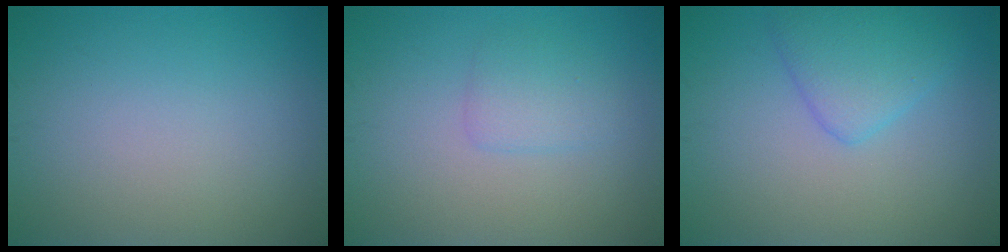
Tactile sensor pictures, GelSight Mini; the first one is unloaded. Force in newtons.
{"total": 1.8, "press": 1.8, "slide": 0.0}
{"total": 3.3, "press": 3.3, "slide": 0.2}